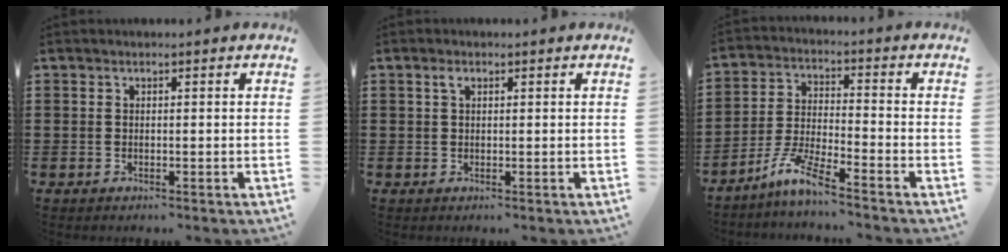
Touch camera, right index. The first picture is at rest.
{"total": 0.9, "force": [0.5, 0.2, 0.7], "torque": [-0.015, 0.004, 0.008]}
{"total": 7.0, "force": [-5.8, -0.1, 3.9], "torque": [-0.106, -0.019, -0.119]}